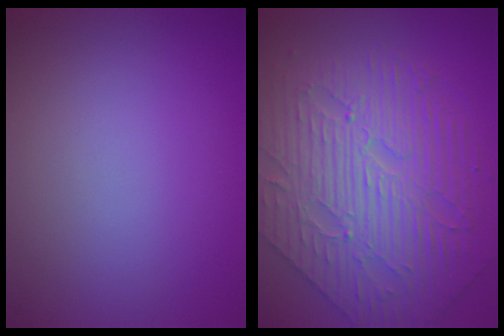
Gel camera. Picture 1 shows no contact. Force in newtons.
{"total": 6.4, "press": 5.4, "slide": 3.4}